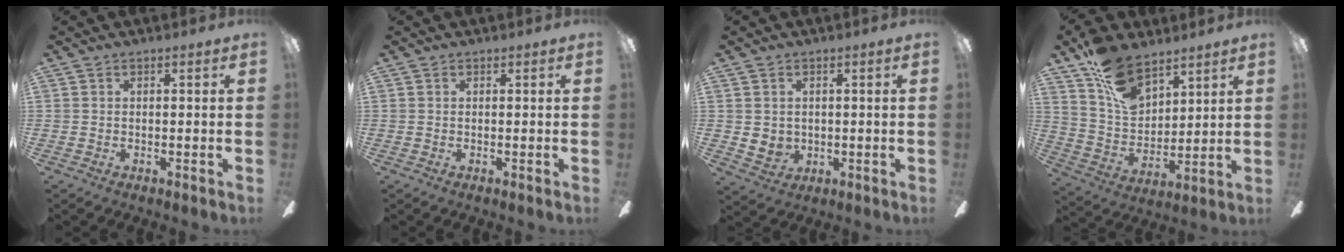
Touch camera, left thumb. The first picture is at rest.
{"total": 0.0}
{"total": 3.8, "force": [1.1, 3.5, 1.1], "torque": [-0.026, -0.005, 0.021]}
{"total": 17.3, "force": [11.5, 9.4, 8.8], "torque": [-0.172, -0.055, 0.222]}